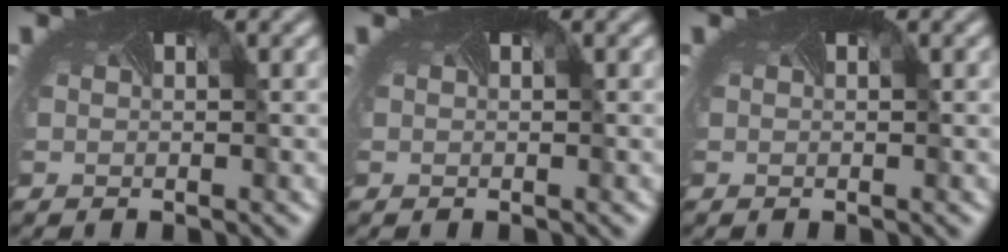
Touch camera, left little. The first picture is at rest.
{"total": 0.0}
{"total": 0.0}